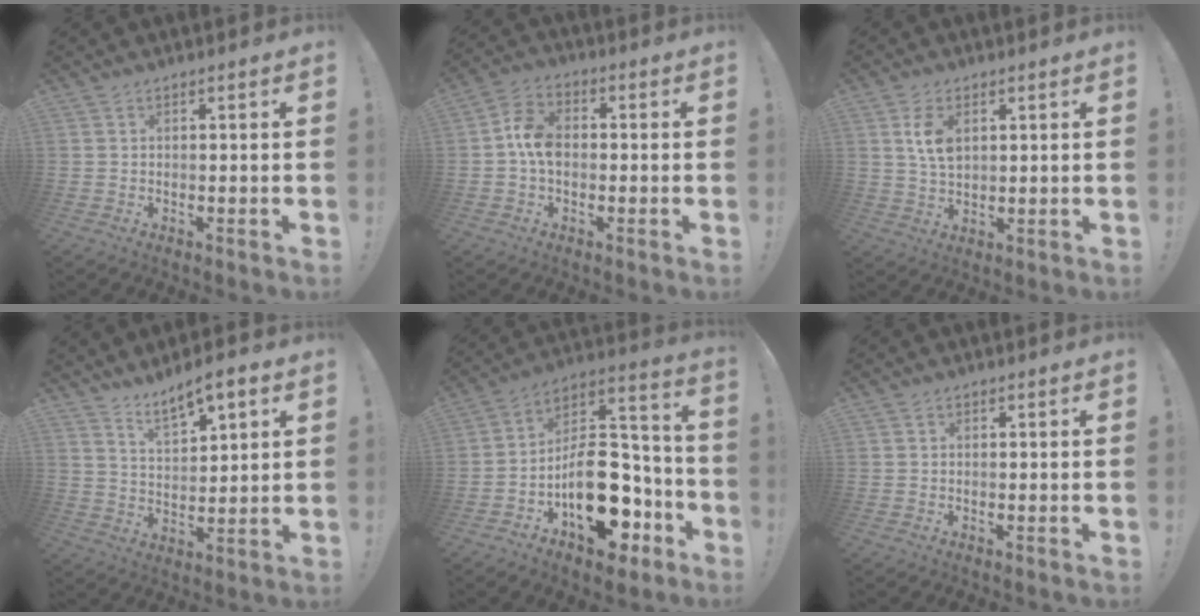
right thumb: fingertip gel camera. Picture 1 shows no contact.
{"total": 8.2, "force": [-0.8, 5.6, 6.0], "torque": [-0.104, 0.014, -0.011]}
{"total": 6.7, "force": [2.4, 4.1, 4.7], "torque": [-0.085, -0.006, 0.040]}
{"total": 7.8, "force": [6.0, 2.6, 4.3], "torque": [-0.072, -0.034, 0.106]}
{"total": 22.0, "force": [-8.1, 13.2, 15.6], "torque": [-0.204, 0.057, -0.113]}
{"total": 0.6, "force": [0.0, 0.6, 0.1], "torque": [0.002, 0.000, -0.002]}